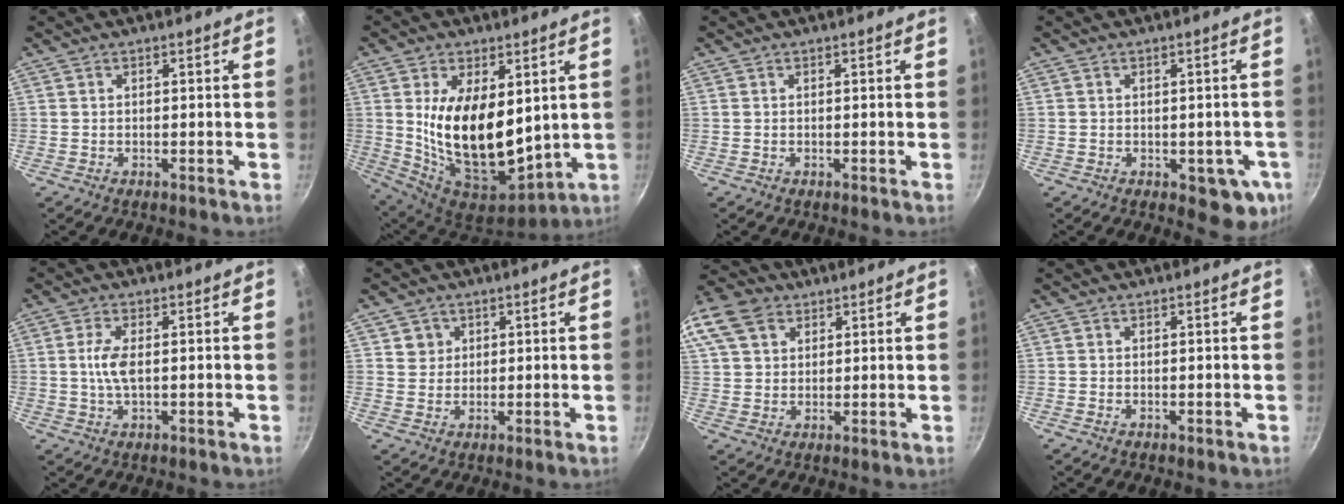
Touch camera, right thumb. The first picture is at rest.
{"total": 19.8, "force": [2.9, 10.8, 16.3], "torque": [-0.263, -0.047, 0.071]}
{"total": 0.0}
{"total": 7.5, "force": [-2.0, 4.2, 5.9], "torque": [-0.035, 0.004, -0.019]}
{"total": 4.6, "force": [0.3, 1.9, 4.2], "torque": [-0.093, 0.002, 0.003]}
{"total": 3.1, "force": [1.2, 2.8, 0.4], "torque": [0.014, 0.005, 0.018]}
{"total": 16.9, "force": [8.0, 12.3, 8.4], "torque": [-0.198, 0.032, 0.146]}
{"total": 0.0}